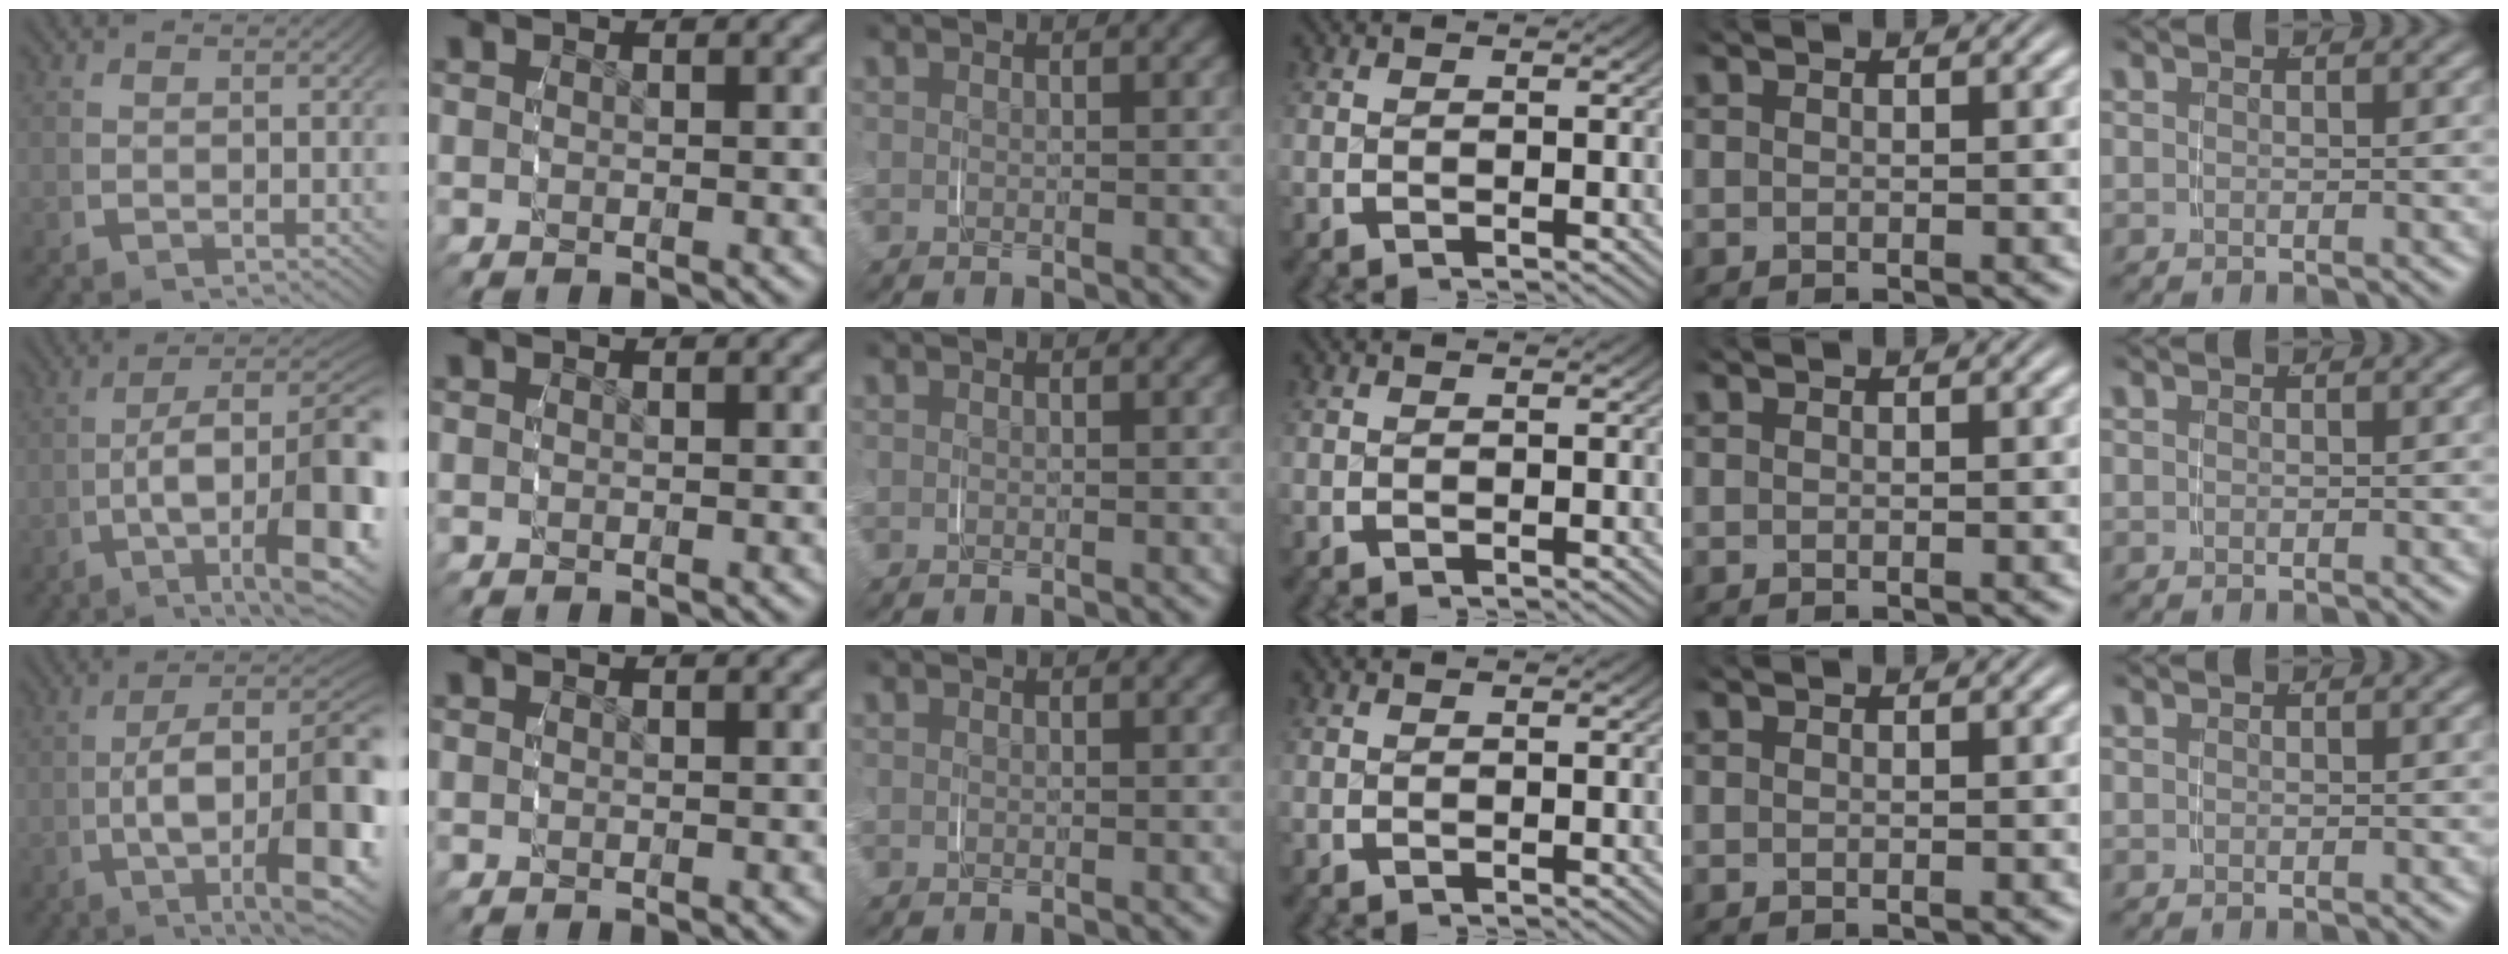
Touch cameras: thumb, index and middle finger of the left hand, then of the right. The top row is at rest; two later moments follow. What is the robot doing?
{"motion": "grasp_and_lifting", "object": "jewelry box"}